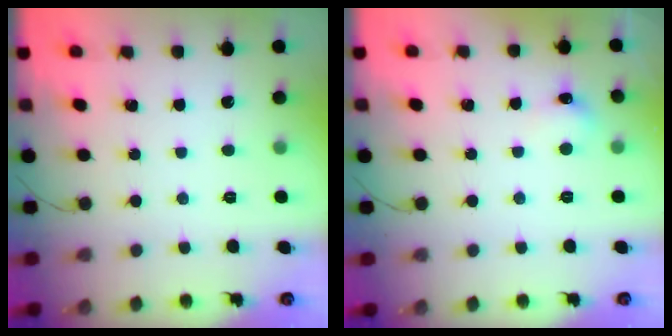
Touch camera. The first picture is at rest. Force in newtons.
{"total": 5.4, "press": 5.2, "slide": 1.6}